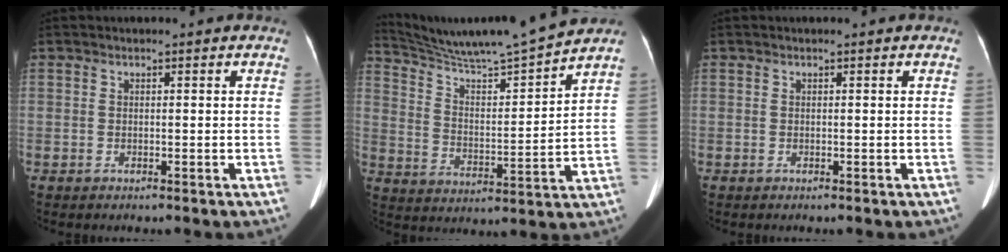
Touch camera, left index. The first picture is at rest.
{"total": 13.9, "force": [13.2, -2.1, 3.8], "torque": [-0.079, -0.026, 0.226]}
{"total": 0.0}